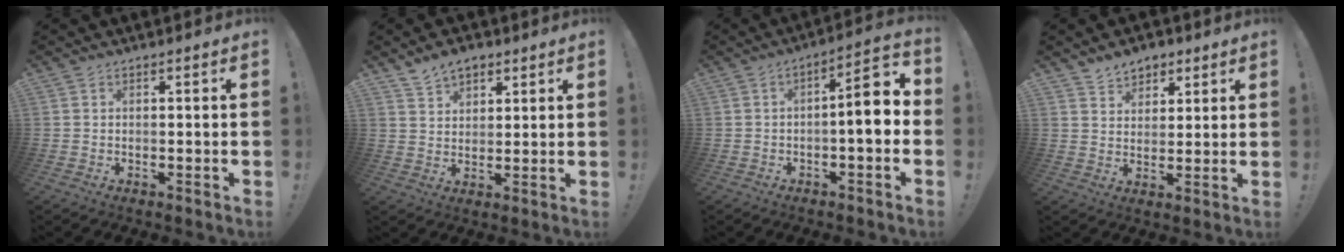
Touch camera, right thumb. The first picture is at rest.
{"total": 6.8, "force": [5.0, 4.1, 2.3], "torque": [-0.044, -0.019, 0.096]}
{"total": 9.1, "force": [-0.7, 2.0, 8.8], "torque": [-0.130, -0.002, -0.017]}
{"total": 6.3, "force": [4.6, 4.3, 0.9], "torque": [-0.014, -0.027, 0.088]}